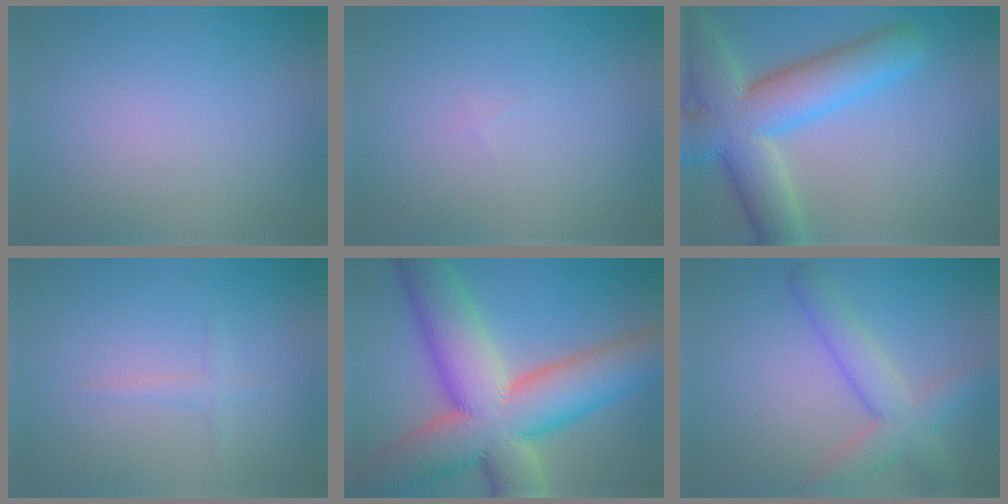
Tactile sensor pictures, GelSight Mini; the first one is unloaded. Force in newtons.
{"total": 0.0}
{"total": 10.6, "press": 10.6, "slide": 0.7}
{"total": 1.1, "press": 1.1, "slide": 0.1}
{"total": 16.2, "press": 16.1, "slide": 1.4}
{"total": 5.1, "press": 5.1, "slide": 0.2}